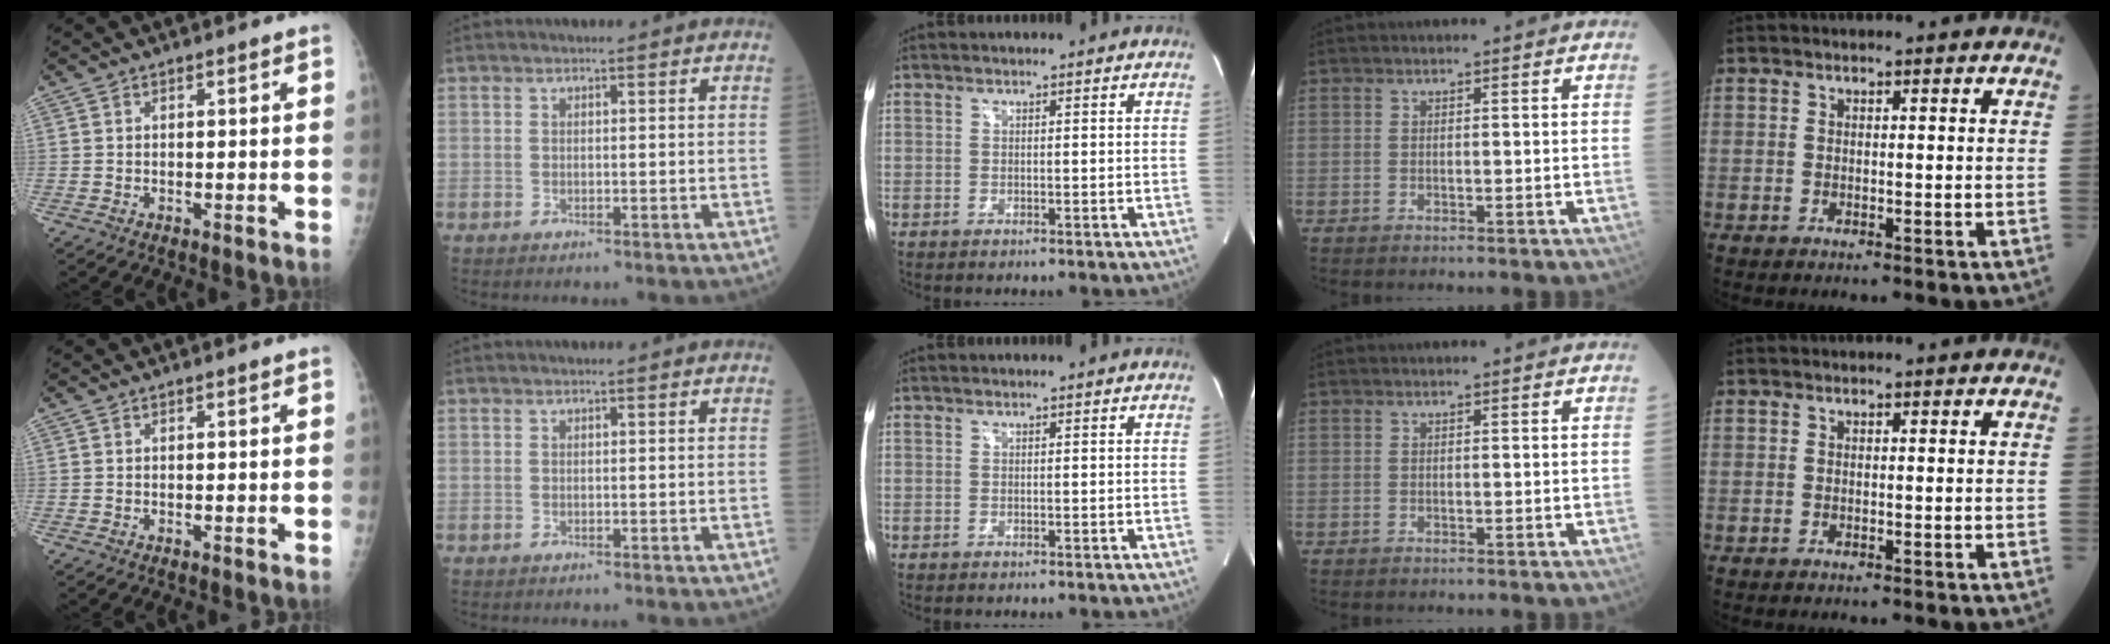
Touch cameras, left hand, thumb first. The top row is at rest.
{}